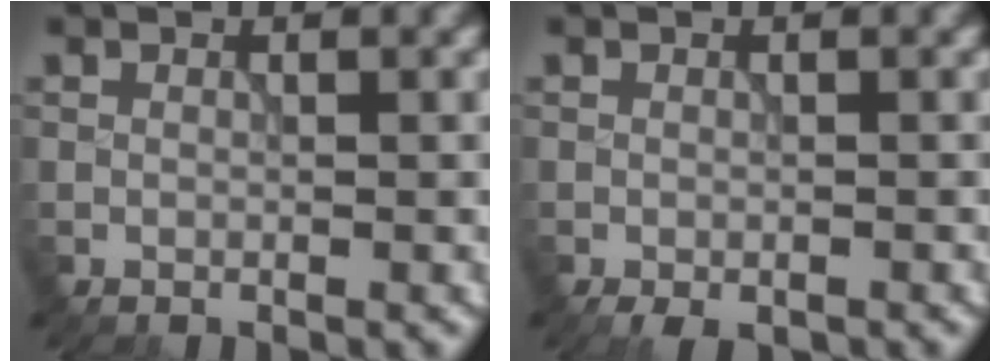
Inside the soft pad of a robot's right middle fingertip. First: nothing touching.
{"total": 1.7, "force": [-1.2, 0.6, 1.0], "torque": [-0.015, -0.004, -0.016]}